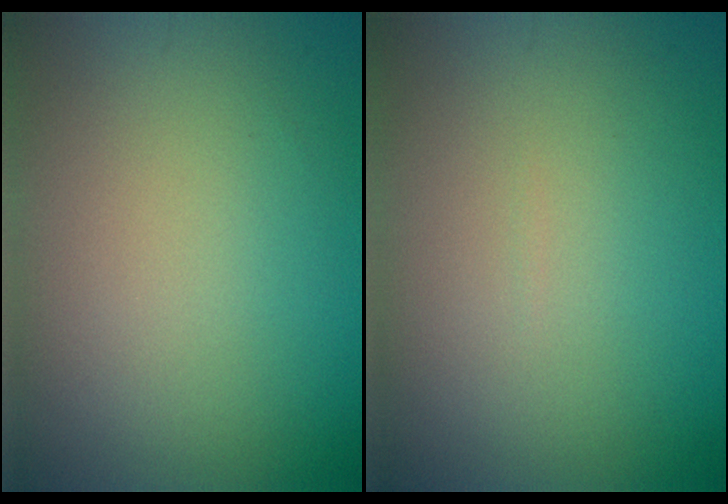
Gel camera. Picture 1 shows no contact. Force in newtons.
{"total": 0.0}